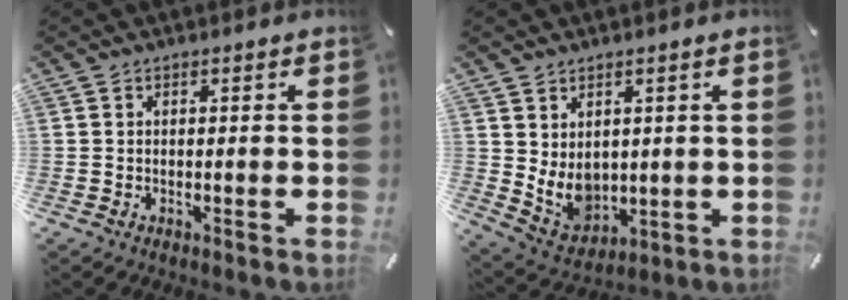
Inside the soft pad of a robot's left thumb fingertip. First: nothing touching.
{"total": 7.7, "force": [2.2, 6.5, 3.4], "torque": [-0.071, -0.027, 0.047]}